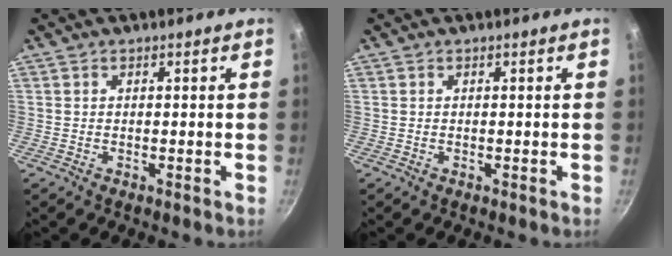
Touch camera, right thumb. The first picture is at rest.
{"total": 0.0}